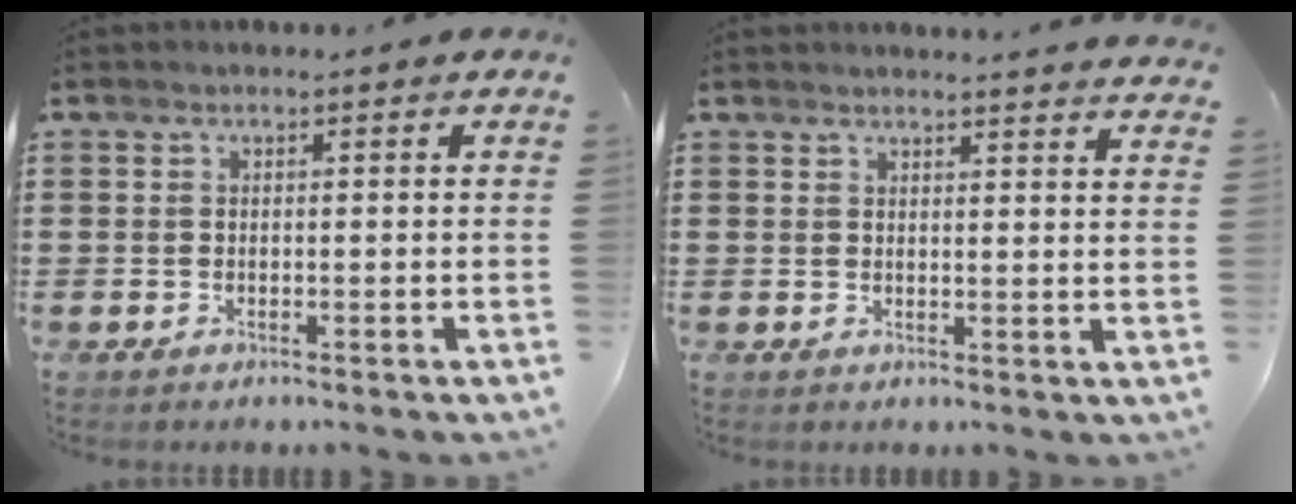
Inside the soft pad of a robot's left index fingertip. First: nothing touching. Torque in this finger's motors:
{"motor_torque": [-1.67, 0.47, -0.10, 0.02]}